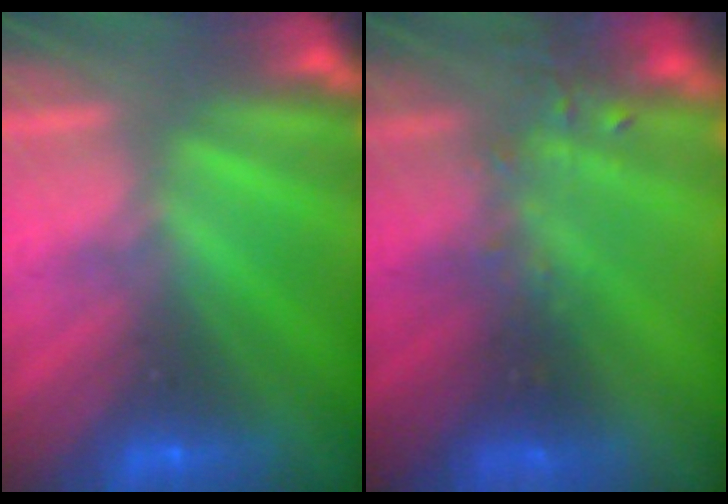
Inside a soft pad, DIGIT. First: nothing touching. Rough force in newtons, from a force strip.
{"total": 9.0}